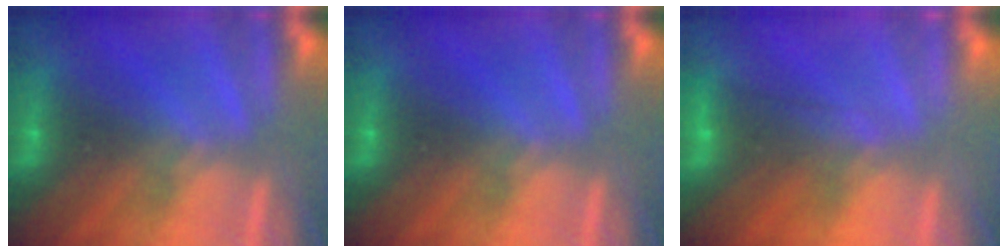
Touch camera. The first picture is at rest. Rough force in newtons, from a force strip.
{"total": 0.0}
{"total": 3.4}